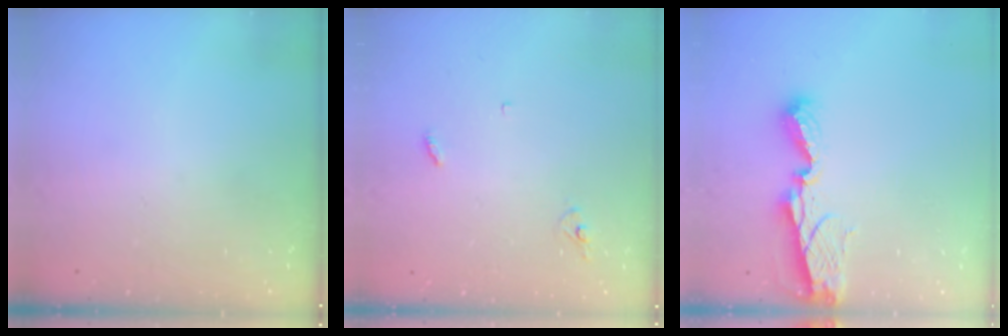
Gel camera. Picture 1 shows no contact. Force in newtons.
{"total": 2.9, "press": 2.9, "slide": 0.2}
{"total": 8.4, "press": 8.4, "slide": 1.1}